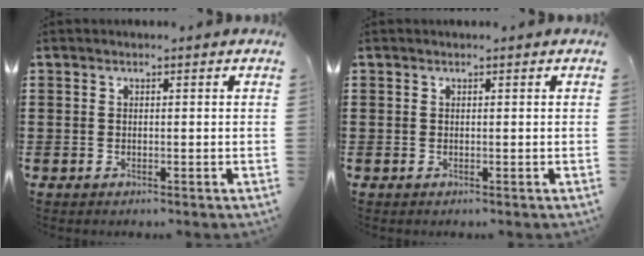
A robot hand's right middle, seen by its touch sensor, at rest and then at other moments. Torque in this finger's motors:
{"motor_torque": [0.33, -0.27, 0.02, 0.02]}